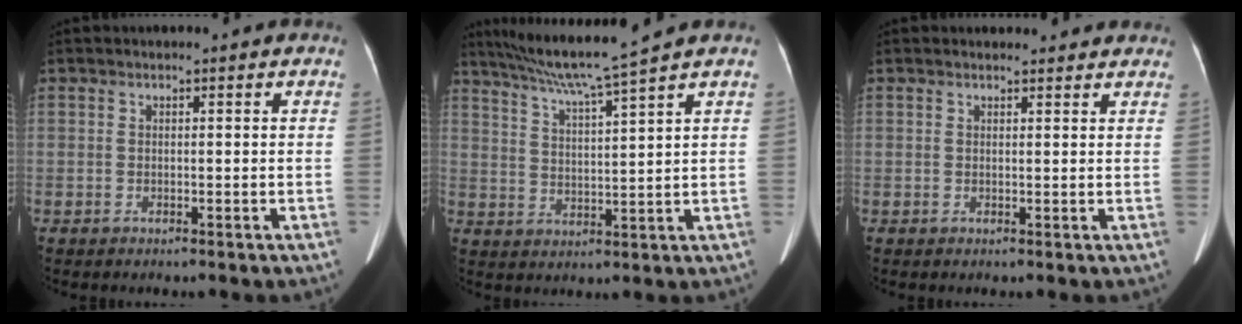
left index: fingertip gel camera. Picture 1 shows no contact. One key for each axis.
{"total": 9.8, "fx": 8.1, "fy": -2.5, "fz": 4.9, "tx": -0.088, "ty": -0.001, "tz": 0.142}
{"total": 5.1, "fx": 4.8, "fy": 1.5, "fz": 1.0, "tx": -0.004, "ty": 0.014, "tz": 0.046}